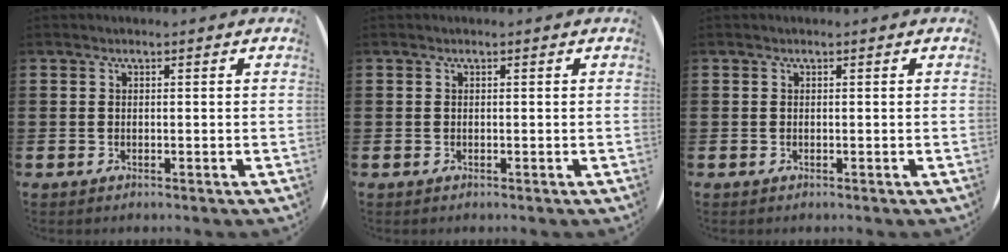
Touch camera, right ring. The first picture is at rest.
{"total": 0.0}
{"total": 0.0}